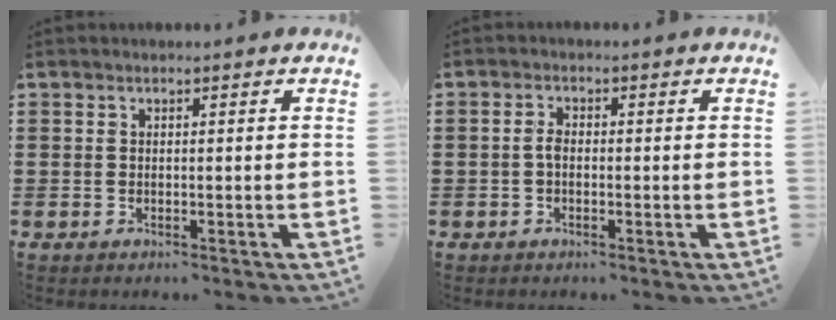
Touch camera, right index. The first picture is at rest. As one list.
[{"total": 1.7, "force": [-0.4, 0.8, 1.5], "torque": [-0.038, -0.001, -0.010]}]